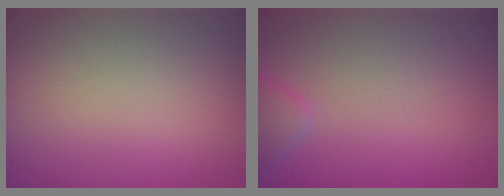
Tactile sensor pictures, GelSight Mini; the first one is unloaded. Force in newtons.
{"total": 1.4, "press": 1.4, "slide": 0.1}